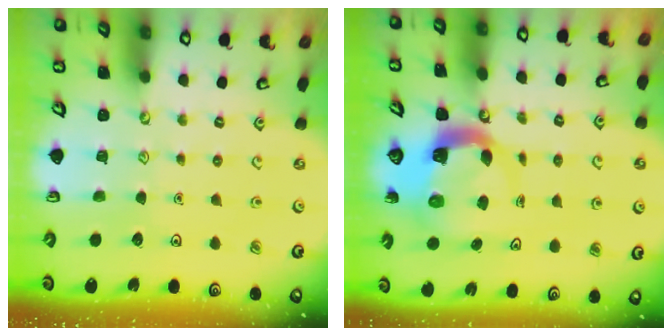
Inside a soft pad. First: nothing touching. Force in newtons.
{"total": 5.4, "press": 5.3, "slide": 0.8}